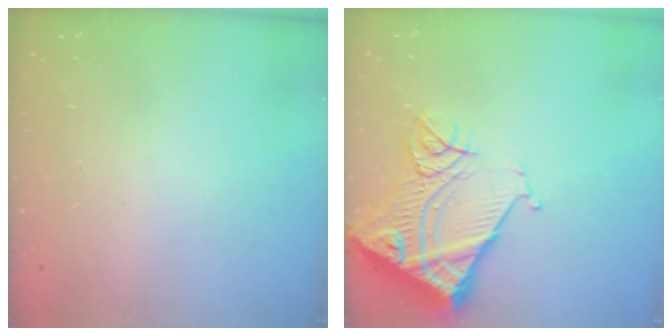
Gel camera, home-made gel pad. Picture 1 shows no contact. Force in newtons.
{"total": 15.4, "press": 15.3, "slide": 1.8}